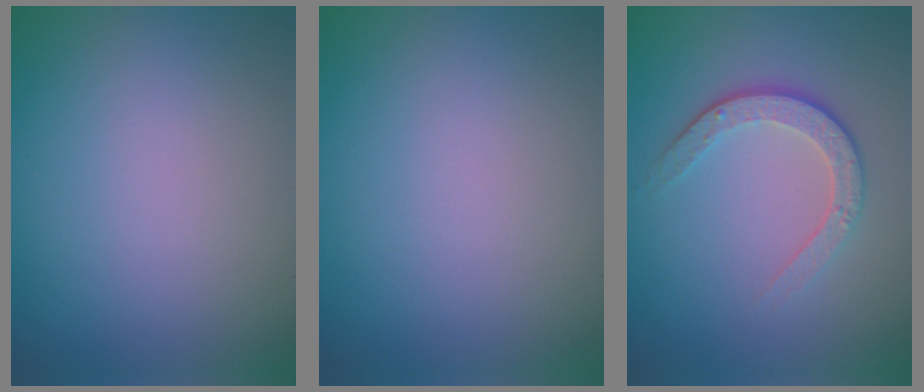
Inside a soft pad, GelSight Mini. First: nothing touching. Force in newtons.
{"total": 0.0}
{"total": 3.5, "press": 2.6, "slide": 2.3}